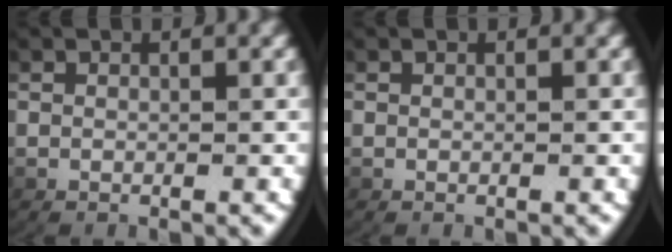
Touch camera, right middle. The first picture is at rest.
{"total": 0.0}